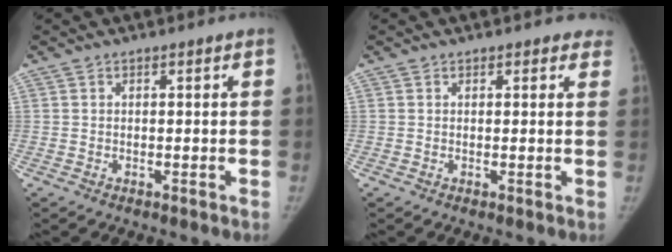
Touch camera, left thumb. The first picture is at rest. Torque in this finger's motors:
{"motor_torque": [0.21, -0.10, 0.10, -0.20, 0.03]}